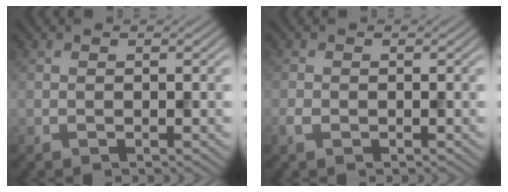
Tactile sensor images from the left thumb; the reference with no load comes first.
{"total": 1.1, "force": [-0.5, 0.7, 0.7], "torque": [-0.019, -0.001, -0.011]}